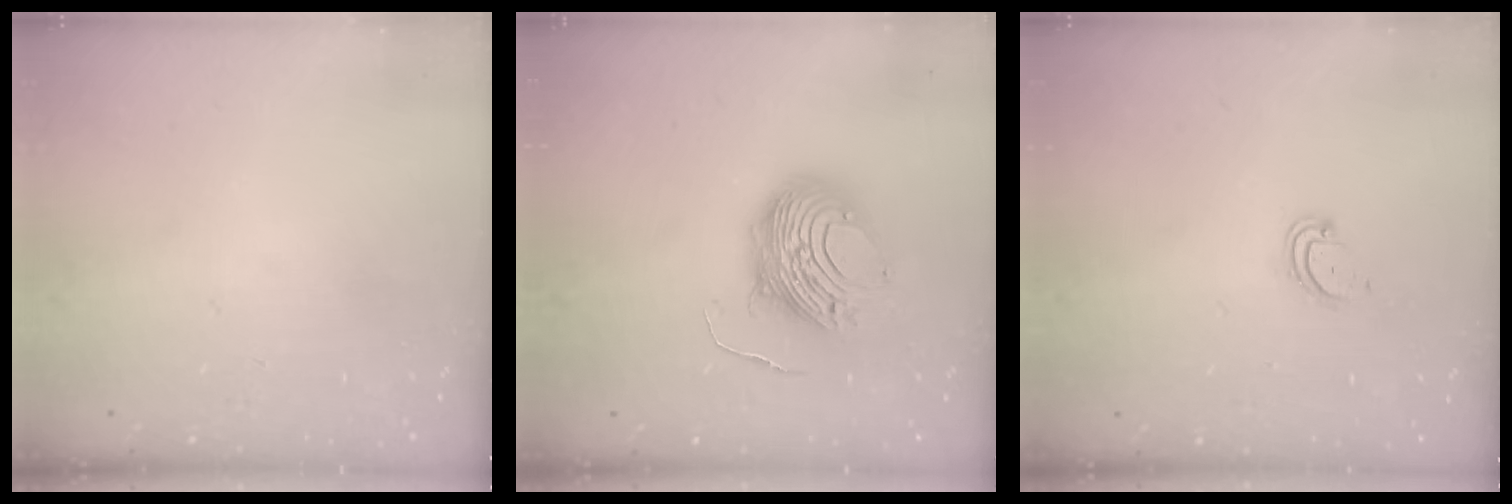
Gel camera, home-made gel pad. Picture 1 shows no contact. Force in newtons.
{"total": 13.0, "press": 12.9, "slide": 1.4}
{"total": 3.1, "press": 3.1, "slide": 0.3}